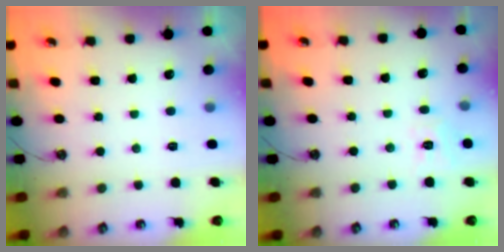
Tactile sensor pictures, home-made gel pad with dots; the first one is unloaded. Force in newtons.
{"total": 7.5, "press": 7.5, "slide": 0.8}